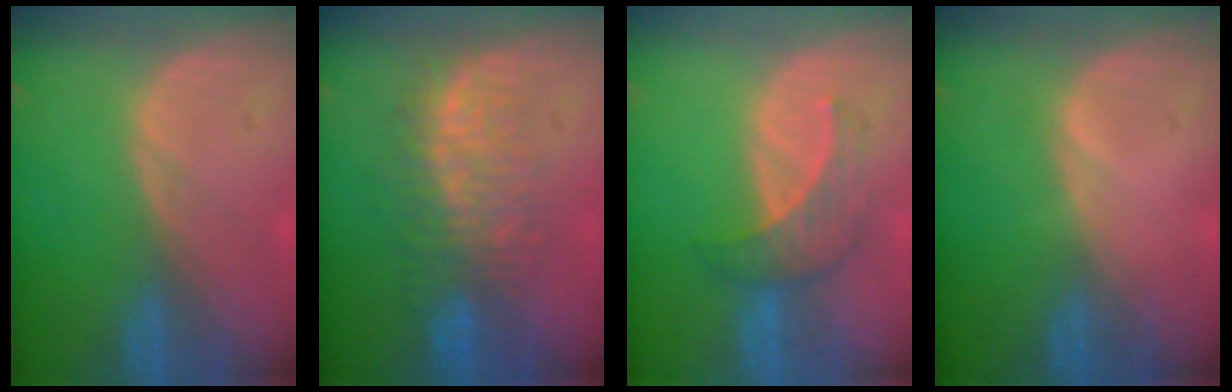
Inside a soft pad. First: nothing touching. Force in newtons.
{"total": 7.8, "press": 7.6, "slide": 1.3}
{"total": 4.5, "press": 4.5, "slide": 0.4}
{"total": 0.5, "press": 0.1, "slide": 0.5}